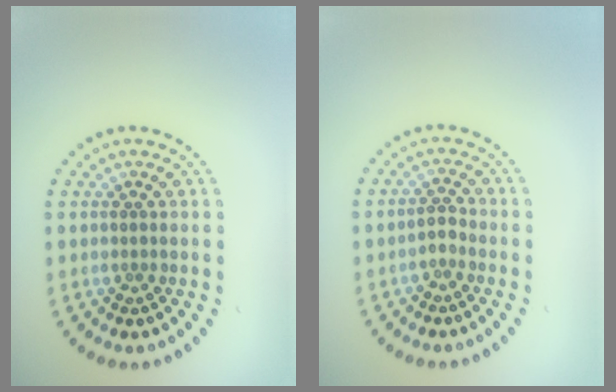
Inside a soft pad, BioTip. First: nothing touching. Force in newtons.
{"total": 1.0, "press": 0.8, "slide": 0.6}